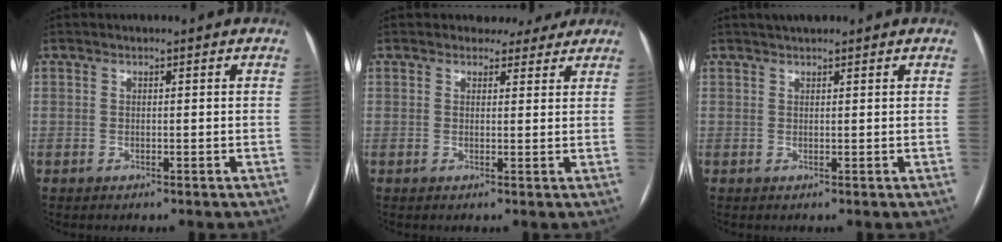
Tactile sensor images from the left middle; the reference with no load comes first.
{"total": 3.6, "force": [3.1, 1.8, 0.0], "torque": [0.004, 0.005, 0.034]}
{"total": 2.3, "force": [2.1, 0.7, 0.7], "torque": [-0.011, 0.020, 0.036]}